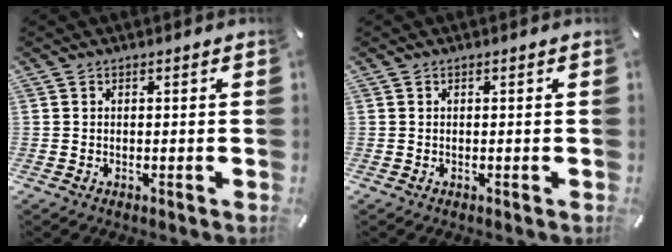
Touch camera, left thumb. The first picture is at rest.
{"total": 0.0}